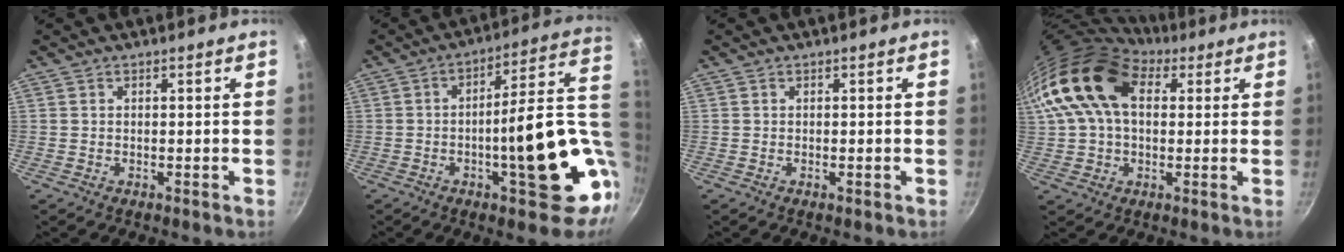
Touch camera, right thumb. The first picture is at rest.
{"total": 22.1, "force": [-3.6, 7.5, 20.5], "torque": [-0.245, 0.030, -0.047]}
{"total": 0.6, "force": [-0.2, 0.2, 0.6], "torque": [-0.009, 0.001, -0.003]}
{"total": 18.5, "force": [5.3, 12.4, 12.7], "torque": [-0.236, 0.023, 0.080]}